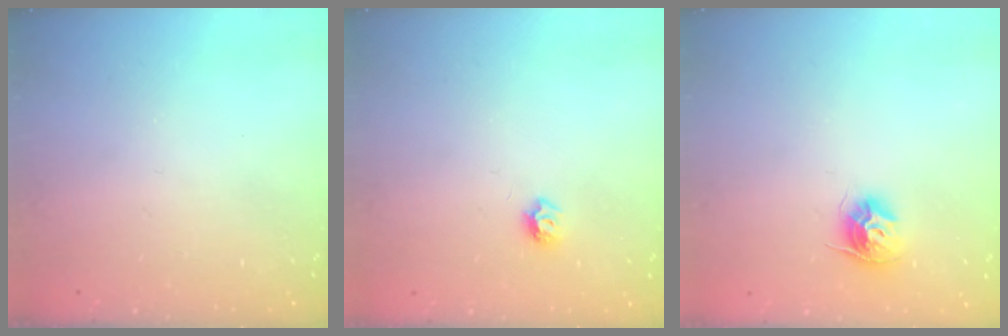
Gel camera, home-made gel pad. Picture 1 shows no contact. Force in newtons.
{"total": 5.9, "press": 5.9, "slide": 0.6}
{"total": 9.8, "press": 9.8, "slide": 0.7}